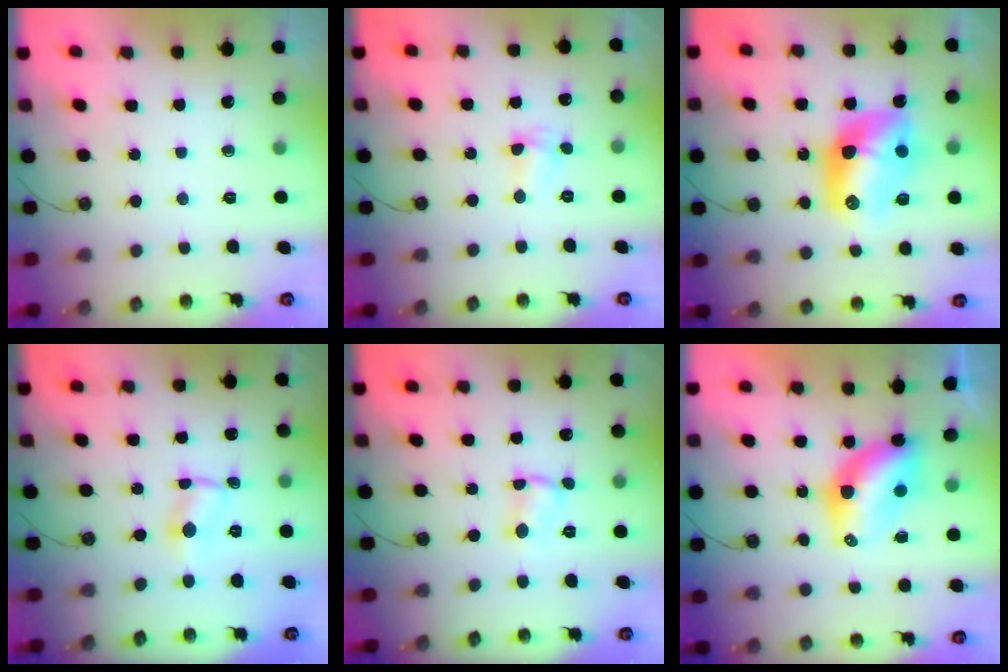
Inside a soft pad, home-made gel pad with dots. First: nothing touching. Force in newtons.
{"total": 2.2, "press": 2.2, "slide": 0.5}
{"total": 13.8, "press": 13.7, "slide": 1.4}
{"total": 1.5, "press": 1.5, "slide": 0.1}
{"total": 1.8, "press": 1.8, "slide": 0.1}
{"total": 8.0, "press": 8.0, "slide": 0.7}